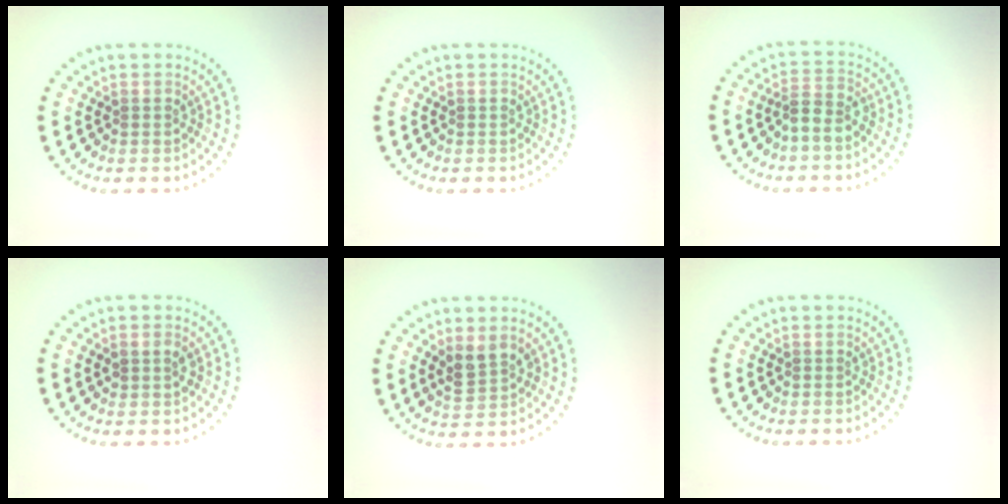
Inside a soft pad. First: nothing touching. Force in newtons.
{"total": 0.0}
{"total": 2.1, "press": 1.9, "slide": 0.9}
{"total": 1.5, "press": 1.5, "slide": 0.3}
{"total": 2.5, "press": 2.4, "slide": 0.7}
{"total": 0.0}